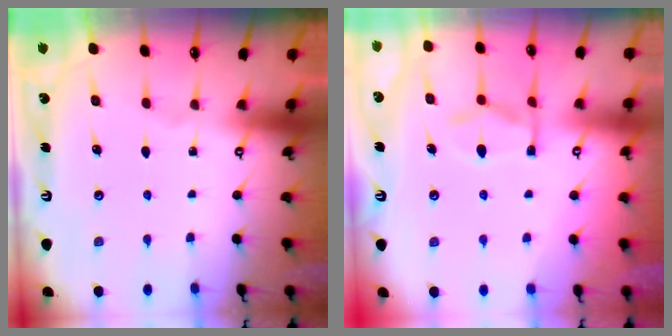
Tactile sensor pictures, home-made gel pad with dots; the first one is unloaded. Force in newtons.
{"total": 5.3, "press": 5.0, "slide": 1.6}